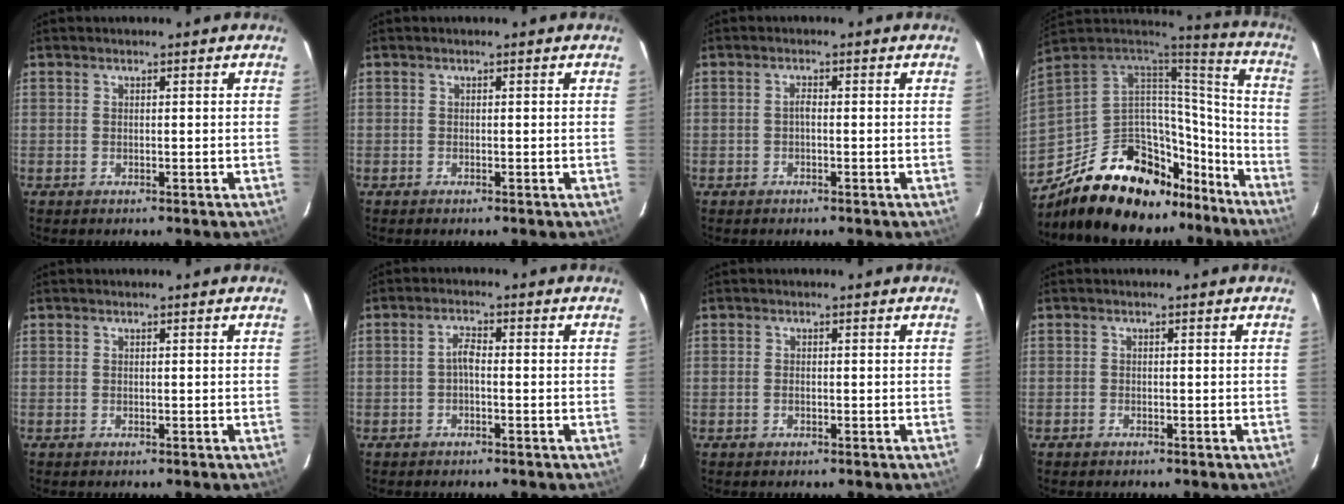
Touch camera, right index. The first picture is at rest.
{"total": 0.0}
{"total": 0.9, "force": [-0.3, 0.4, 0.8], "torque": [-0.015, 0.006, -0.007]}
{"total": 27.7, "force": [-19.2, 14.5, 13.8], "torque": [-0.251, 0.041, -0.269]}
{"total": 0.0}
{"total": 1.9, "force": [-0.7, 0.6, 1.7], "torque": [-0.035, 0.008, -0.015]}
{"total": 0.7, "force": [-0.3, 0.4, 0.4], "torque": [-0.007, 0.001, -0.006]}
{"total": 0.8, "force": [-0.7, 0.4, 0.0], "torque": [-0.004, 0.002, -0.011]}